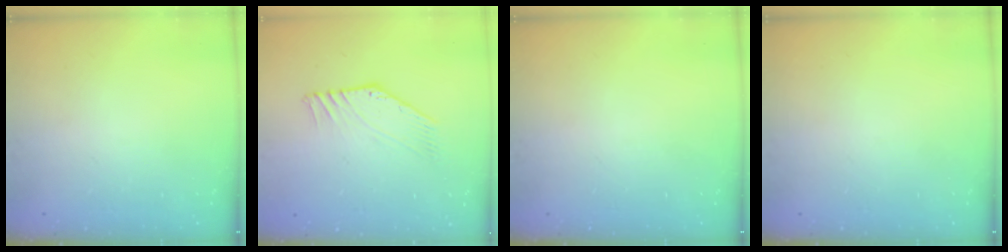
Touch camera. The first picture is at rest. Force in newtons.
{"total": 2.9, "press": 2.9, "slide": 0.2}
{"total": 0.0}
{"total": 0.0}